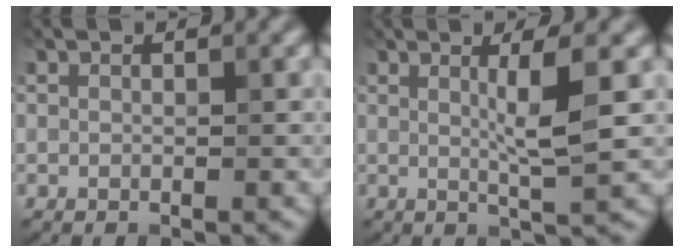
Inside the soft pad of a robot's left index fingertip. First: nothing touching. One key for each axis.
{"total": 3.8, "fx": 0.8, "fy": 0.4, "fz": 3.7, "tx": -0.061, "ty": -0.005, "tz": 0.011}